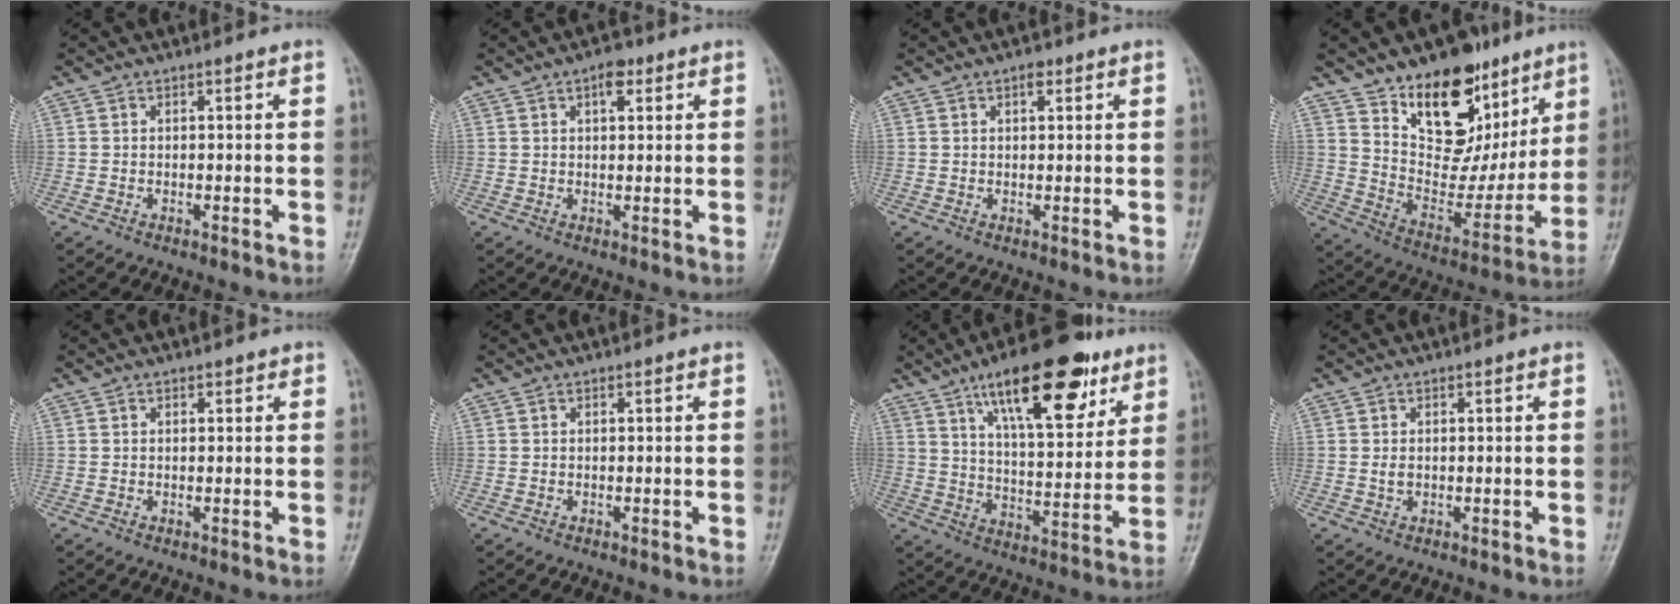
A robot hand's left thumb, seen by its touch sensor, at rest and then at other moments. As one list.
[{"total": 3.6, "force": [1.8, 1.8, 2.5], "torque": [-0.025, -0.004, 0.025]}, {"total": 1.8, "force": [1.0, 0.9, 1.1], "torque": [-0.010, -0.003, 0.014]}, {"total": 21.8, "force": [13.3, 12.7, 11.6], "torque": [-0.109, -0.069, 0.223]}, {"total": 0.9, "force": [0.6, 0.6, 0.3], "torque": [0.005, -0.003, 0.006]}, {"total": 0.0}, {"total": 21.0, "force": [12.0, 7.8, 15.3], "torque": [-0.199, -0.041, 0.195]}, {"total": 1.2, "force": [0.1, 0.8, 0.8], "torque": [-0.013, -0.001, 0.005]}]